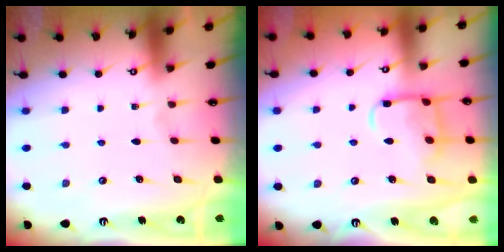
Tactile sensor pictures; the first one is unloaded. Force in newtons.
{"total": 11.6, "press": 11.5, "slide": 1.2}